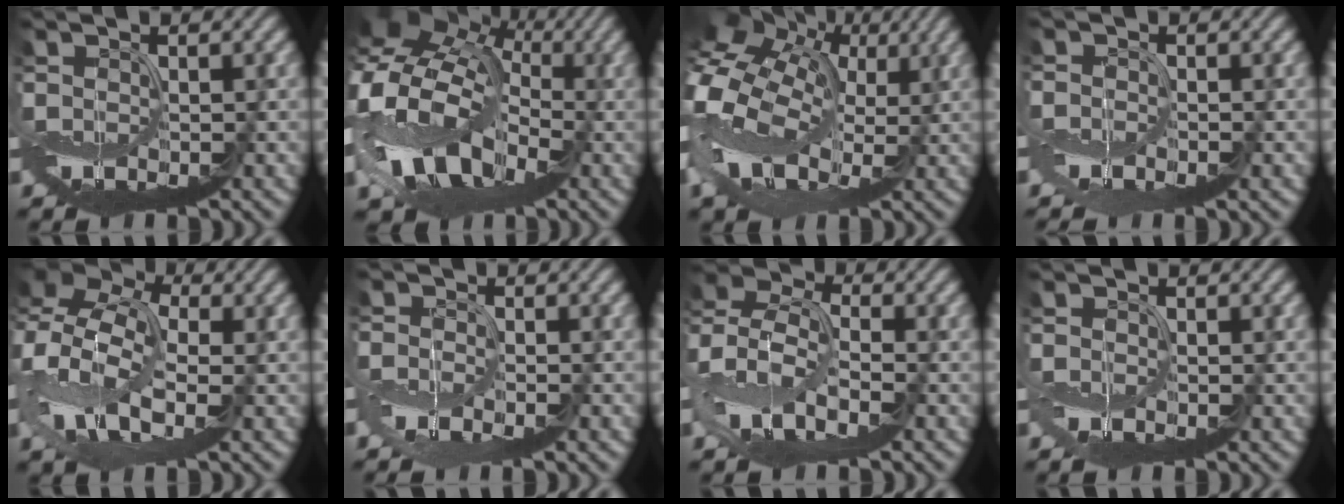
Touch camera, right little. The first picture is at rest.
{"total": 15.6, "force": [-1.2, 11.8, 10.2], "torque": [-0.217, -0.008, -0.022]}
{"total": 14.3, "force": [2.3, 10.4, 9.5], "torque": [-0.229, 0.001, 0.050]}
{"total": 1.9, "force": [-1.4, 0.9, 1.0], "torque": [-0.021, -0.006, -0.028]}
{"total": 10.8, "force": [-1.0, 6.9, 8.2], "torque": [-0.191, 0.003, -0.035]}
{"total": 2.4, "force": [-1.6, 1.2, 1.4], "torque": [-0.031, -0.003, -0.039]}
{"total": 8.8, "force": [-0.8, 5.3, 7.0], "torque": [-0.153, 0.015, -0.041]}
{"total": 0.9, "force": [-0.5, 0.5, 0.5], "torque": [-0.011, -0.003, -0.012]}